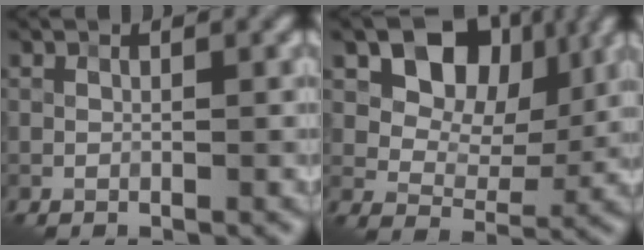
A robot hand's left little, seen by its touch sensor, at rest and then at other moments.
{"total": 8.7, "force": [3.6, 6.1, 5.0], "torque": [-0.073, -0.003, 0.046]}